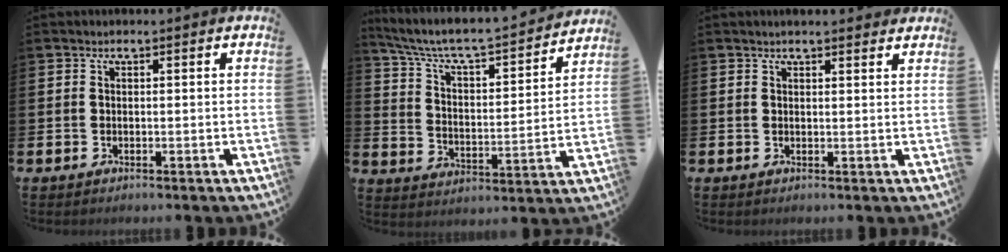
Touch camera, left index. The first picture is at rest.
{"total": 6.9, "force": [6.2, 1.3, 2.7], "torque": [-0.083, -0.049, 0.100]}
{"total": 1.7, "force": [1.7, 0.2, 0.2], "torque": [-0.005, -0.002, 0.031]}